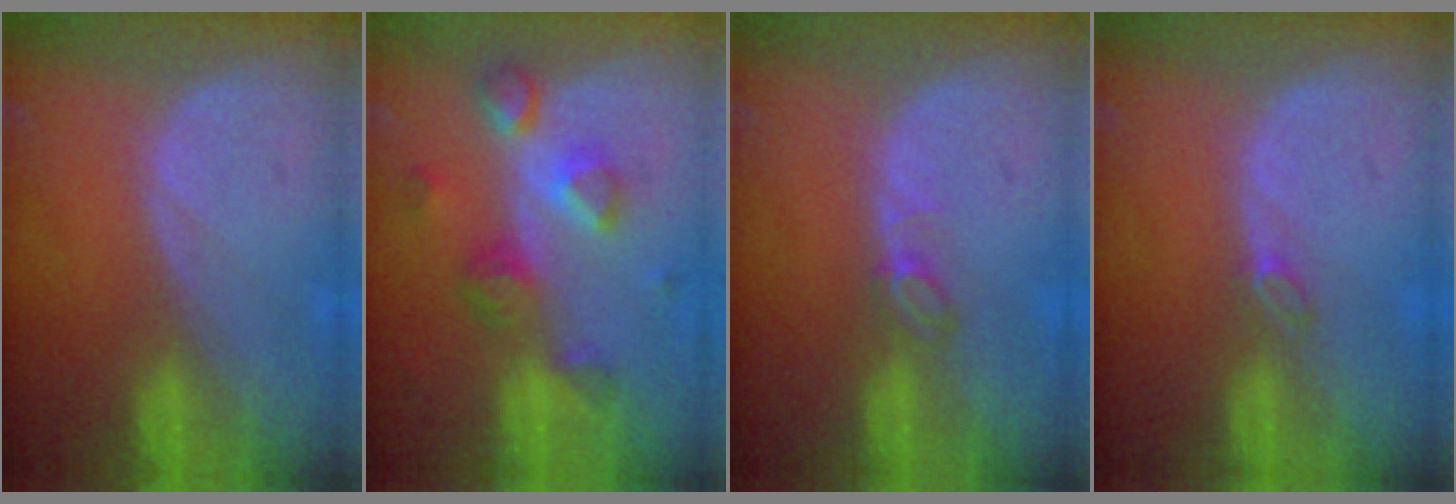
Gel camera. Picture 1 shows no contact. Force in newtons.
{"total": 7.7, "press": 6.9, "slide": 3.5}
{"total": 2.1, "press": 2.1, "slide": 0.4}
{"total": 1.2, "press": 1.2, "slide": 0.4}